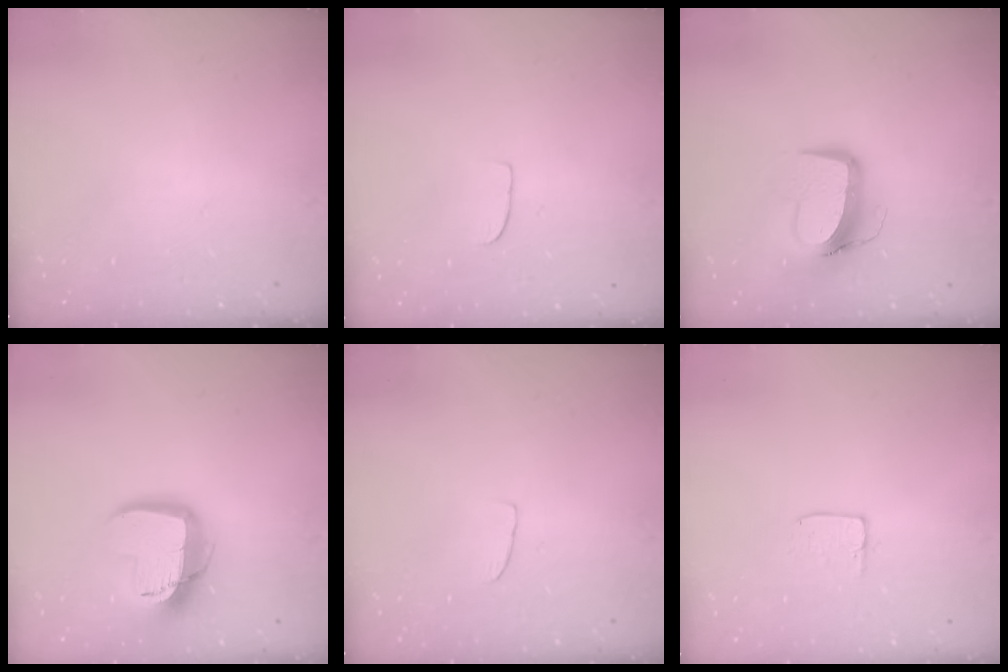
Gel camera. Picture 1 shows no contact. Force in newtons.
{"total": 5.0, "press": 4.9, "slide": 0.5}
{"total": 11.5, "press": 11.5, "slide": 1.4}
{"total": 15.3, "press": 15.2, "slide": 1.2}
{"total": 2.6, "press": 2.6, "slide": 0.2}
{"total": 5.2, "press": 5.2, "slide": 0.4}